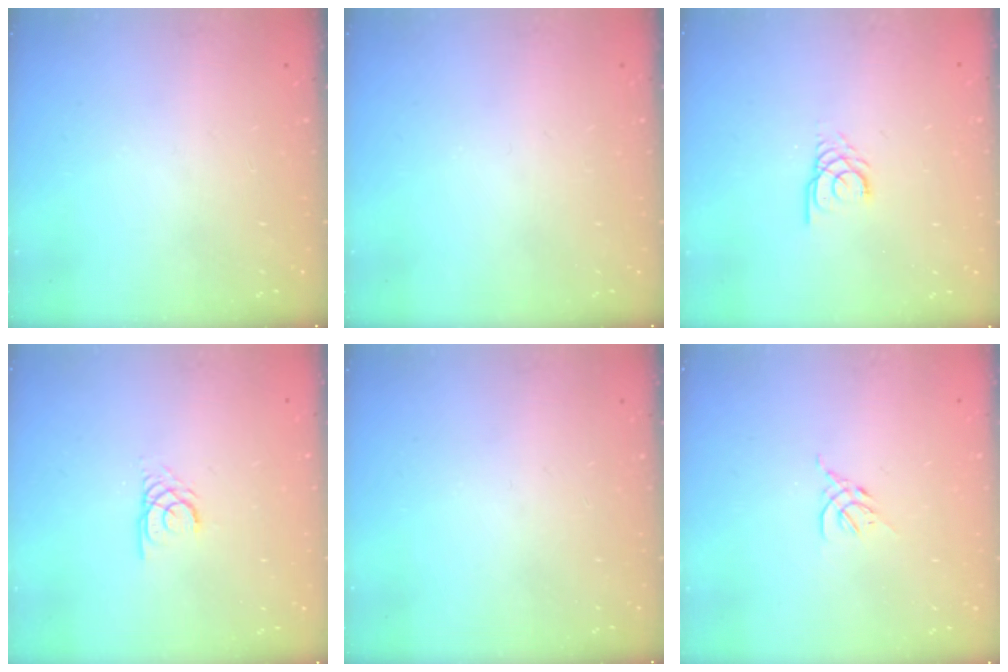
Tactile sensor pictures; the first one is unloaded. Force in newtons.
{"total": 0.0}
{"total": 3.0, "press": 3.0, "slide": 0.3}
{"total": 2.2, "press": 2.2, "slide": 0.3}
{"total": 0.0}
{"total": 2.6, "press": 2.5, "slide": 0.8}